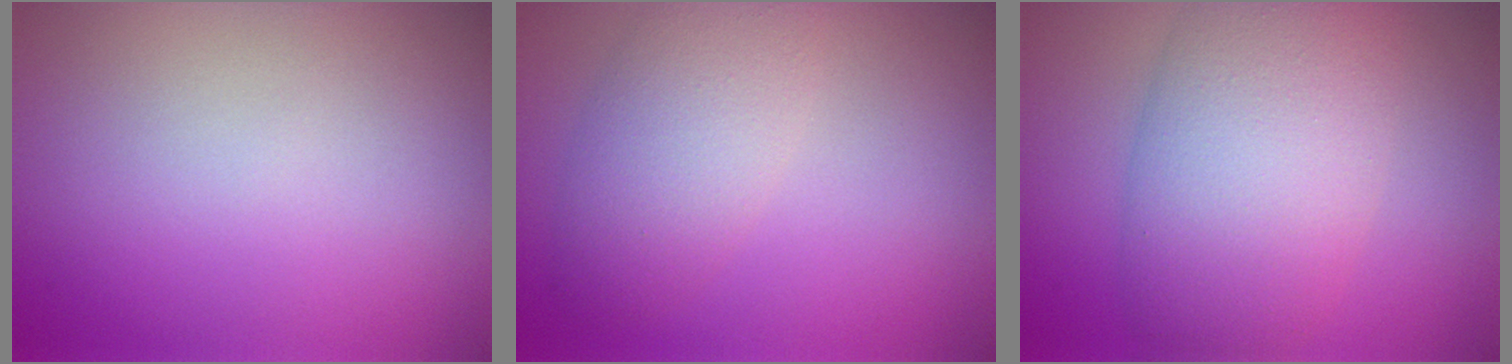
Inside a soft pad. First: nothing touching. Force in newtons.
{"total": 4.2, "press": 4.2, "slide": 0.3}
{"total": 9.0, "press": 9.0, "slide": 0.6}